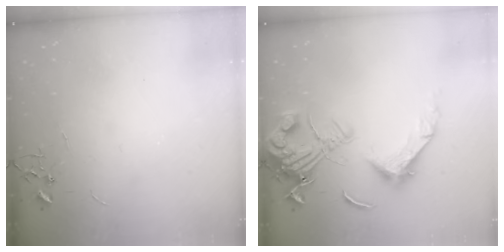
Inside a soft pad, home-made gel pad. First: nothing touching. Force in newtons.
{"total": 19.8, "press": 19.7, "slide": 2.1}